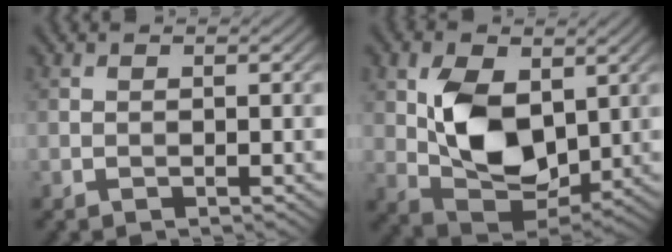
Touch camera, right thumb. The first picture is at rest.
{"total": 10.3, "force": [1.8, 6.6, 7.7], "torque": [-0.166, -0.010, 0.040]}